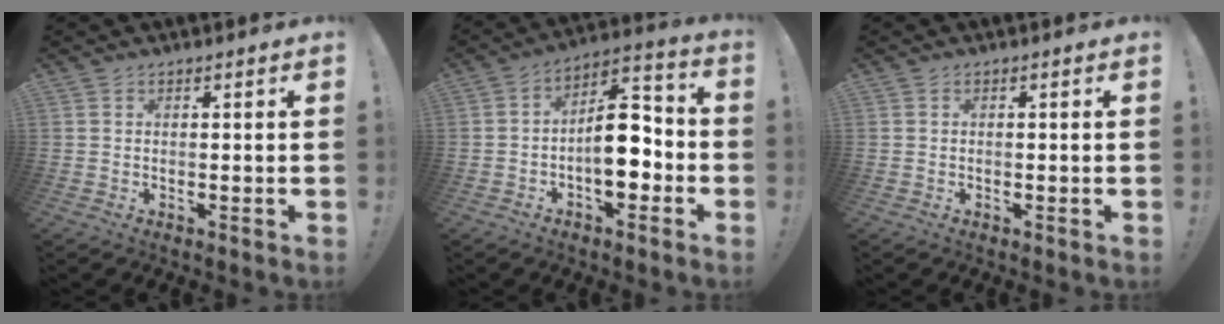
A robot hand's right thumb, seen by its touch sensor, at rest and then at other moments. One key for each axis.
{"total": 13.4, "fx": -2.8, "fy": 7.3, "fz": 10.8, "tx": -0.151, "ty": 0.021, "tz": -0.045}
{"total": 0.0}